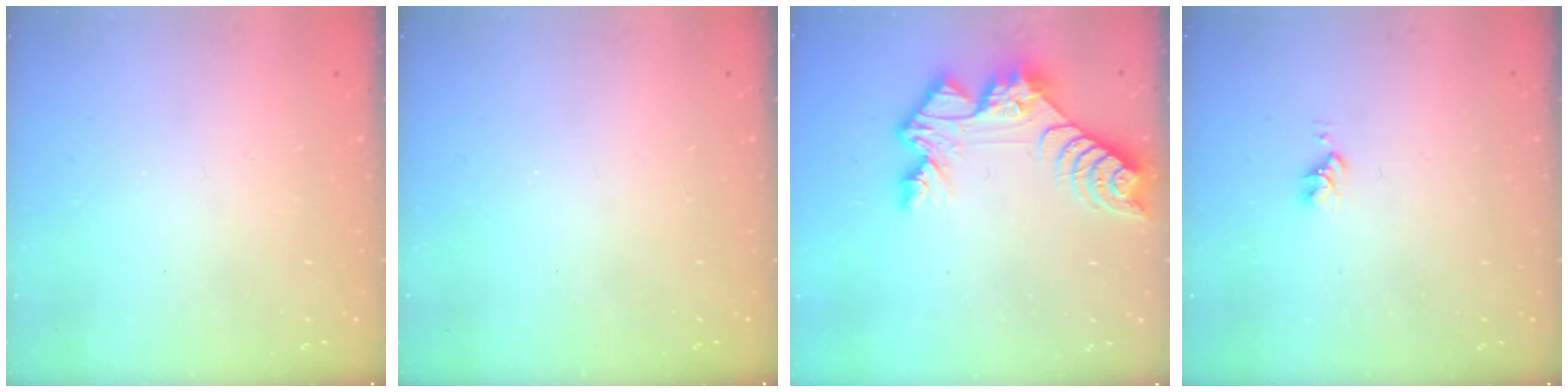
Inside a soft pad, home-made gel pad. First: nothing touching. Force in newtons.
{"total": 0.0}
{"total": 11.2, "press": 11.1, "slide": 1.0}
{"total": 2.8, "press": 2.8, "slide": 0.4}